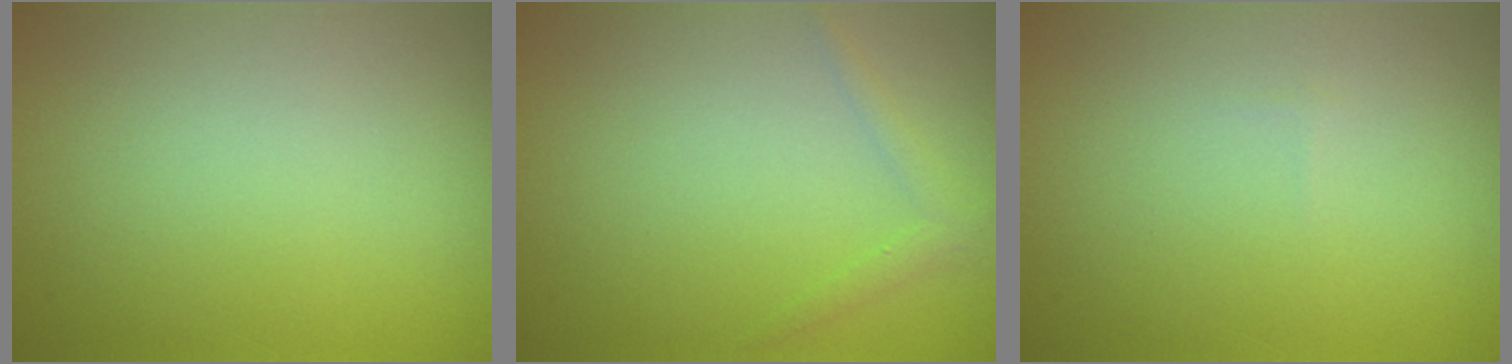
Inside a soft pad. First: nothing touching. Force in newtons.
{"total": 1.2, "press": 1.2, "slide": 0.1}
{"total": 0.0}